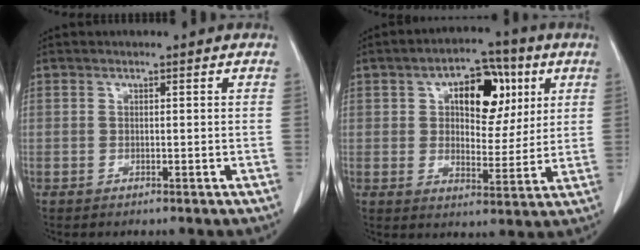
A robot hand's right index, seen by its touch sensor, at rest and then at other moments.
{"total": 11.3, "force": [4.0, 6.0, 8.7], "torque": [-0.126, 0.026, 0.065]}